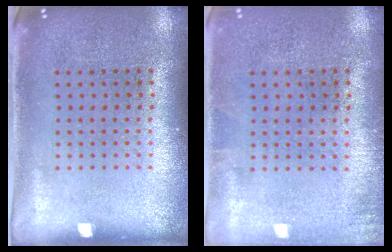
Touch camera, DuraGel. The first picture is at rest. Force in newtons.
{"total": 0.8, "press": 0.8, "slide": 0.1}